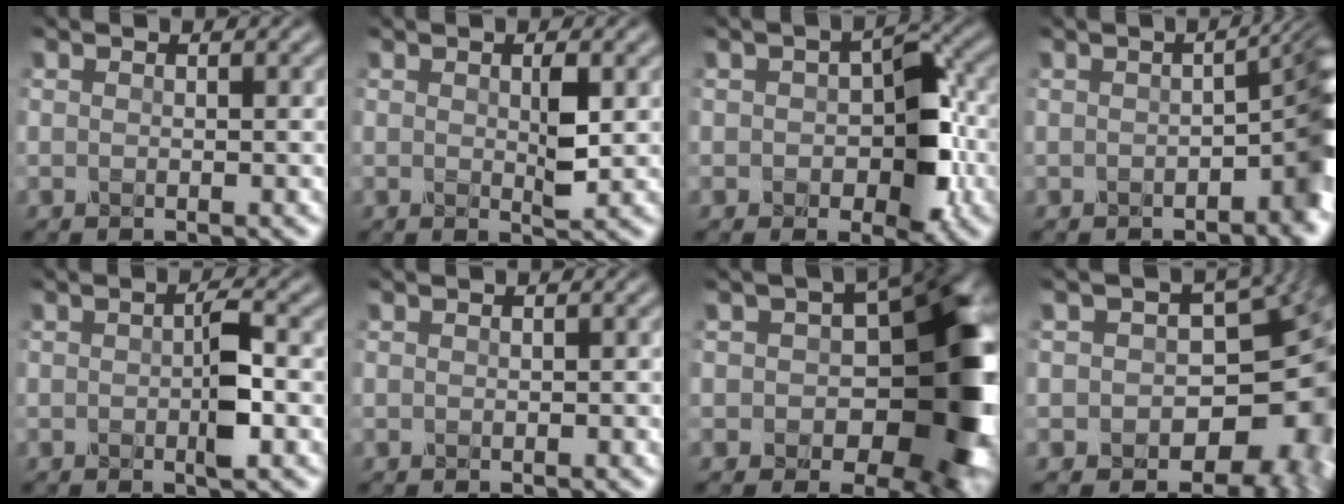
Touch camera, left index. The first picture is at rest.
{"total": 2.1, "force": [0.3, 0.6, 2.0], "torque": [-0.037, -0.004, 0.007]}
{"total": 5.8, "force": [-0.8, 3.4, 4.6], "torque": [-0.055, 0.001, -0.014]}
{"total": 6.0, "force": [-1.3, 2.4, 5.3], "torque": [-0.050, 0.006, -0.020]}
{"total": 3.0, "force": [-0.4, 0.7, 2.9], "torque": [-0.049, -0.001, -0.008]}
{"total": 0.0}
{"total": 12.4, "force": [-1.7, 7.6, 9.6], "torque": [-0.093, -0.003, -0.028]}
{"total": 13.7, "force": [-2.4, 9.7, 9.4], "torque": [-0.078, -0.016, -0.018]}